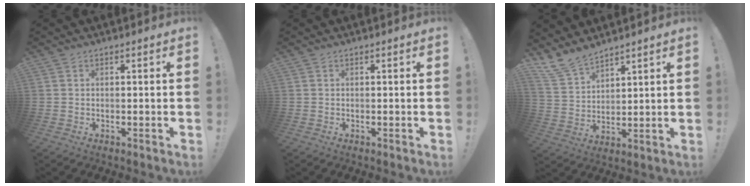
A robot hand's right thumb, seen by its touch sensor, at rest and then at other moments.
{"total": 0.0}
{"total": 9.4, "force": [8.4, 3.7, 2.2], "torque": [-0.057, -0.057, 0.167]}